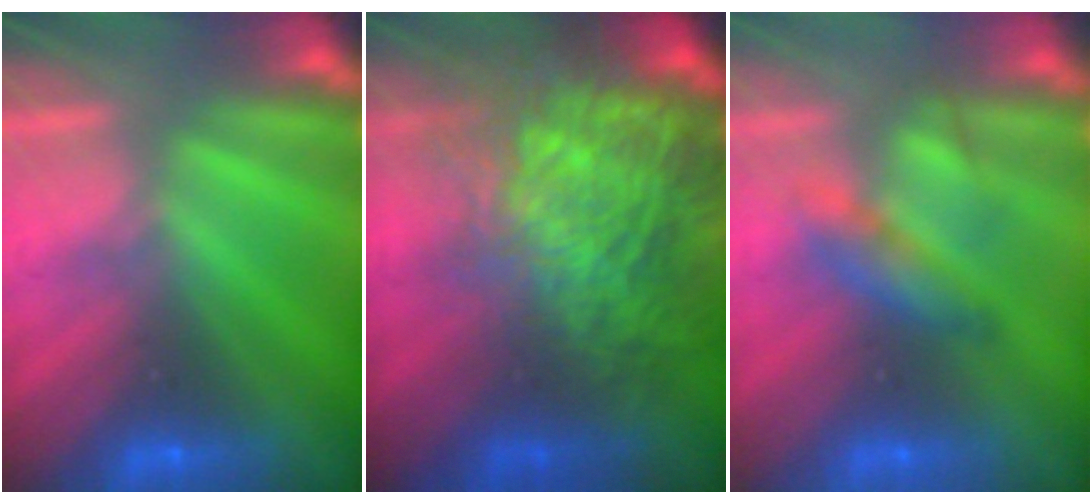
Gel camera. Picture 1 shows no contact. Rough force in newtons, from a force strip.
{"total": 7.3}
{"total": 2.2}